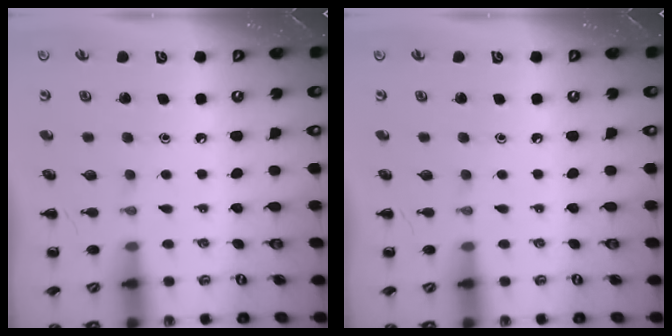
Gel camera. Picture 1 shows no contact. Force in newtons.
{"total": 0.0}